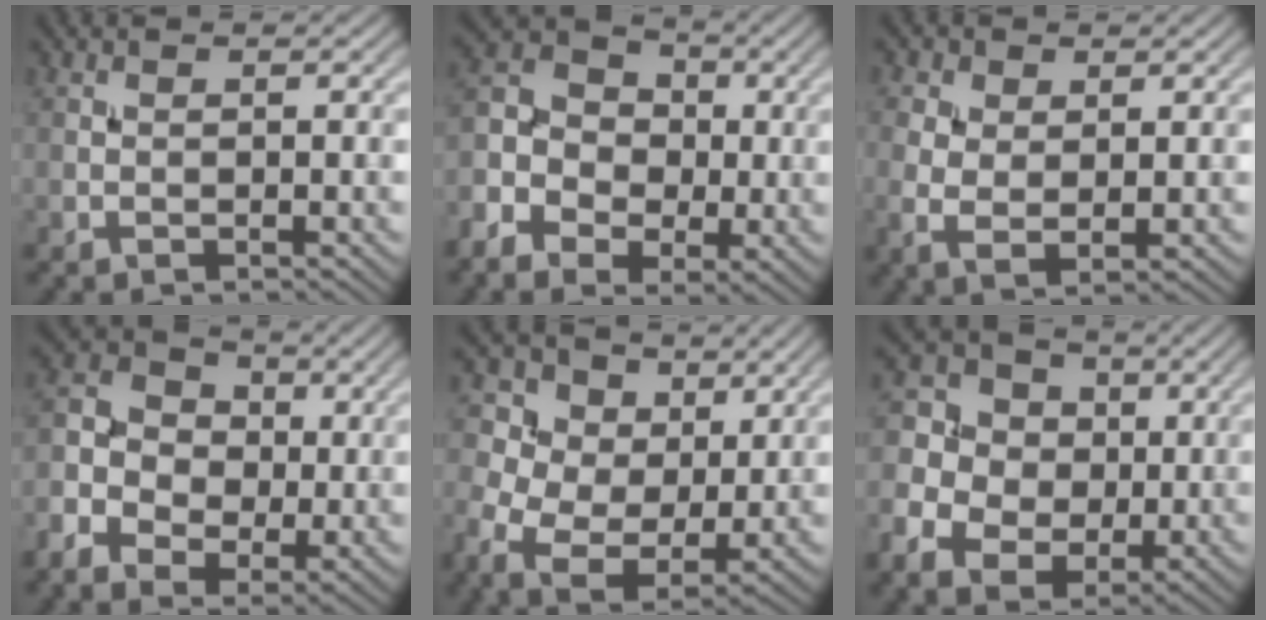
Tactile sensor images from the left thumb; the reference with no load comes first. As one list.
[{"total": 9.5, "force": [-2.8, 7.1, 5.6], "torque": [-0.138, -0.018, -0.055]}, {"total": 4.1, "force": [1.1, 2.4, 3.2], "torque": [-0.077, -0.001, 0.019]}, {"total": 8.9, "force": [-1.6, 6.9, 5.4], "torque": [-0.132, -0.006, -0.041]}, {"total": 10.4, "force": [2.7, 7.9, 6.2], "torque": [-0.162, 0.007, 0.046]}, {"total": 9.8, "force": [-0.4, 8.4, 5.0], "torque": [-0.146, 0.001, -0.017]}]